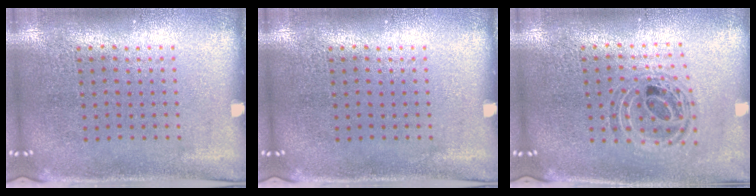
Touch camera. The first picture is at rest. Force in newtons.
{"total": 0.0}
{"total": 0.7, "press": 0.7, "slide": 0.2}